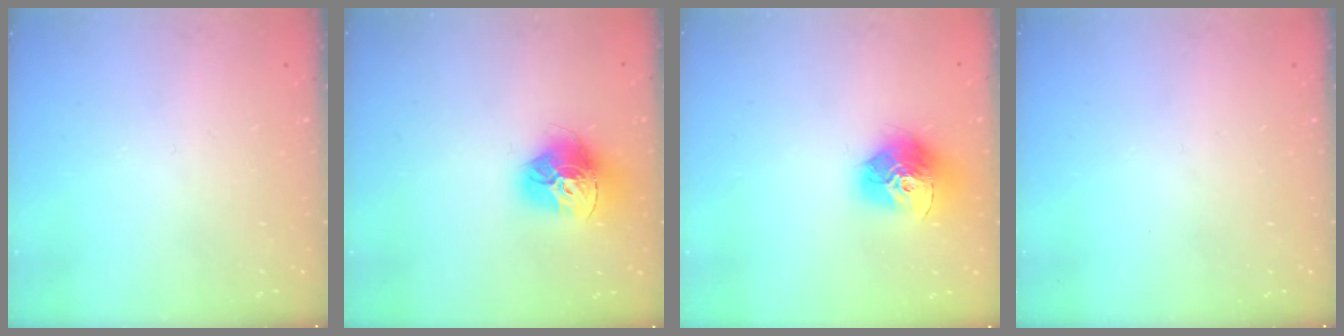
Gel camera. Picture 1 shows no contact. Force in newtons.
{"total": 15.7, "press": 15.6, "slide": 1.7}
{"total": 15.6, "press": 15.5, "slide": 1.5}
{"total": 0.0}